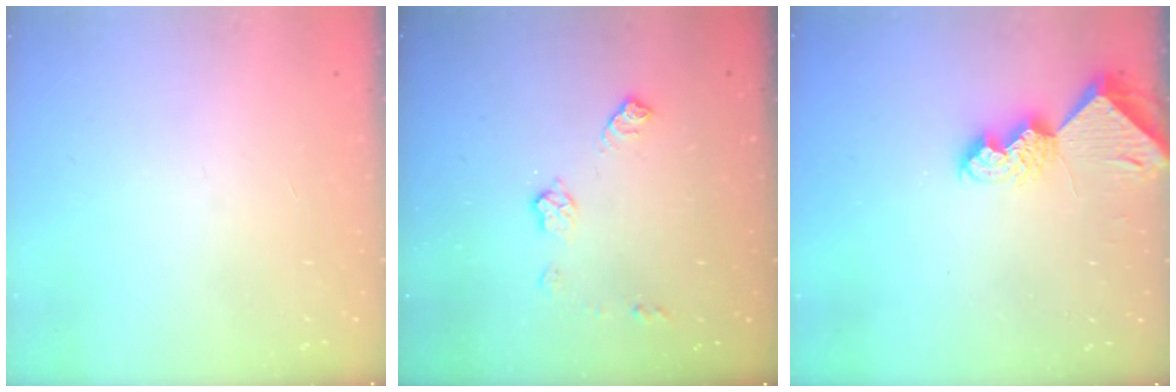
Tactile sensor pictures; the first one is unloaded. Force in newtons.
{"total": 7.7, "press": 7.7, "slide": 0.2}
{"total": 7.6, "press": 7.5, "slide": 0.7}